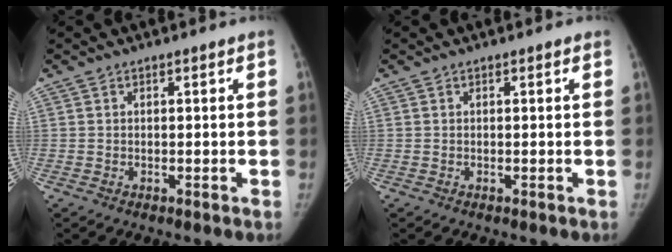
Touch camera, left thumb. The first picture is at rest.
{"total": 0.0}